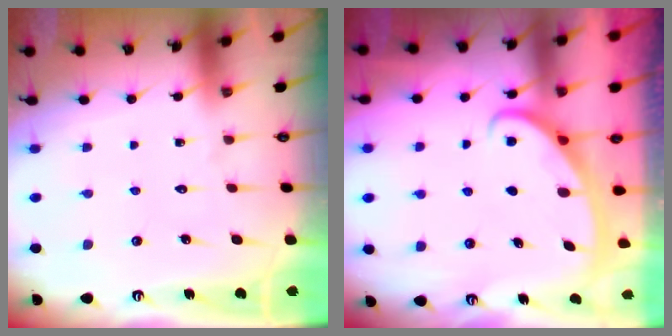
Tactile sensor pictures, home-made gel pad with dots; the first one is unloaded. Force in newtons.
{"total": 2.8, "press": 2.8, "slide": 0.4}